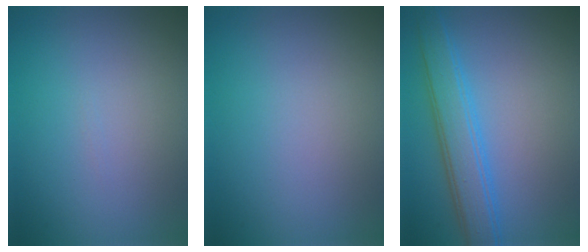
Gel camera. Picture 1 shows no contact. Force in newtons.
{"total": 0.0}
{"total": 4.2, "press": 4.2, "slide": 0.1}